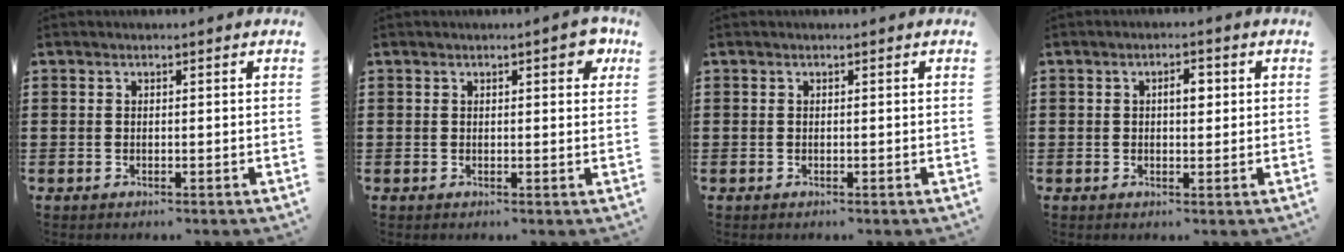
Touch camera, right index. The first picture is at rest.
{"total": 2.8, "force": [1.3, 0.9, 2.3], "torque": [-0.025, -0.002, 0.015]}
{"total": 0.0}
{"total": 2.9, "force": [0.4, 1.2, 2.5], "torque": [-0.043, 0.004, 0.003]}